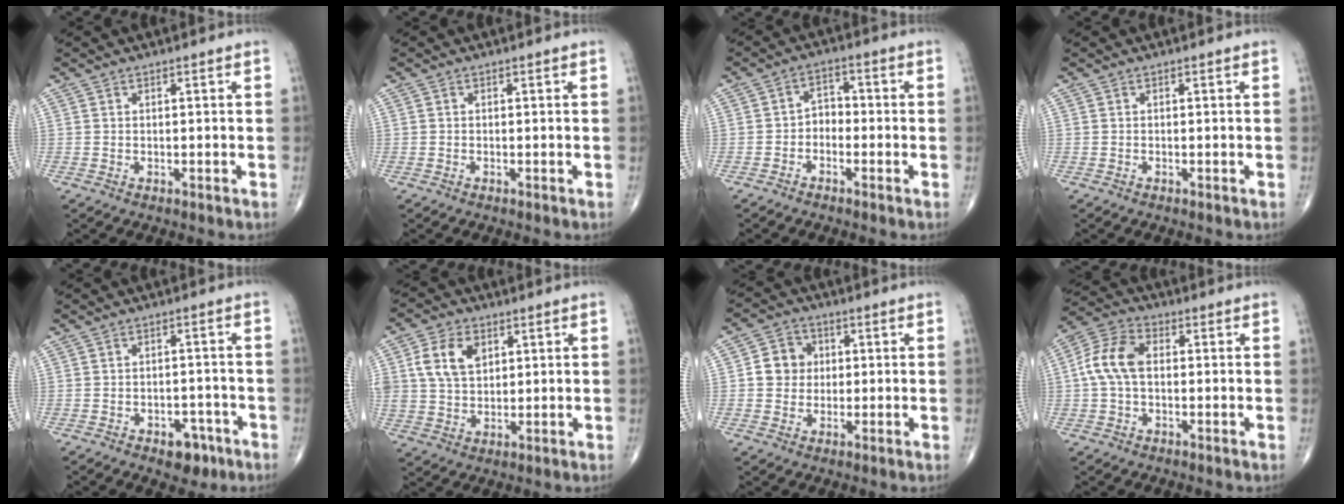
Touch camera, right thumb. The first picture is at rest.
{"total": 0.0}
{"total": 3.7, "force": [-1.3, 2.7, 2.1], "torque": [-0.014, 0.023, -0.034]}
{"total": 0.0}
{"total": 5.3, "force": [-2.9, 3.3, 2.9], "torque": [-0.016, 0.021, -0.035]}
{"total": 9.2, "force": [3.1, 6.4, 5.9], "torque": [-0.099, -0.005, 0.061]}
{"total": 6.5, "force": [0.7, 5.9, 2.6], "torque": [-0.015, 0.006, 0.004]}
{"total": 8.9, "force": [0.5, 5.6, 6.8], "torque": [-0.144, 0.028, 0.002]}